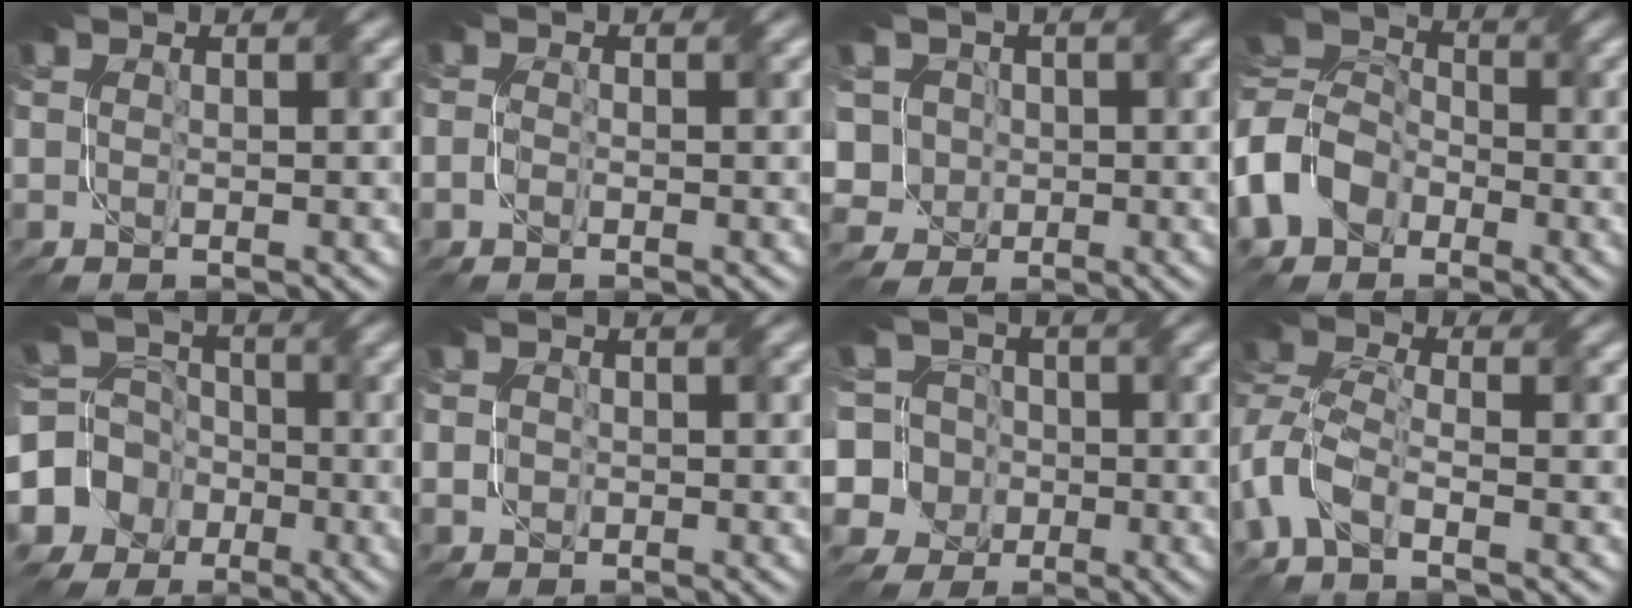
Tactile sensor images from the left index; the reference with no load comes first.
{"total": 0.8, "force": [-0.7, 0.0, 0.1], "torque": [-0.003, 0.002, -0.018]}
{"total": 6.5, "force": [0.7, 5.6, 3.1], "torque": [-0.076, 0.026, -0.026]}
{"total": 7.1, "force": [-2.9, 5.3, 3.6], "torque": [-0.089, 0.016, -0.077]}
{"total": 8.3, "force": [-3.3, 7.2, 2.5], "torque": [-0.073, -0.001, -0.080]}
{"total": 1.1, "force": [0.1, 1.0, 0.3], "torque": [0.002, 0.009, -0.005]}
{"total": 10.6, "force": [-1.0, 10.0, 3.1], "torque": [-0.117, 0.036, -0.043]}
{"total": 4.8, "force": [-2.3, 2.0, 3.7], "torque": [-0.090, 0.013, -0.062]}